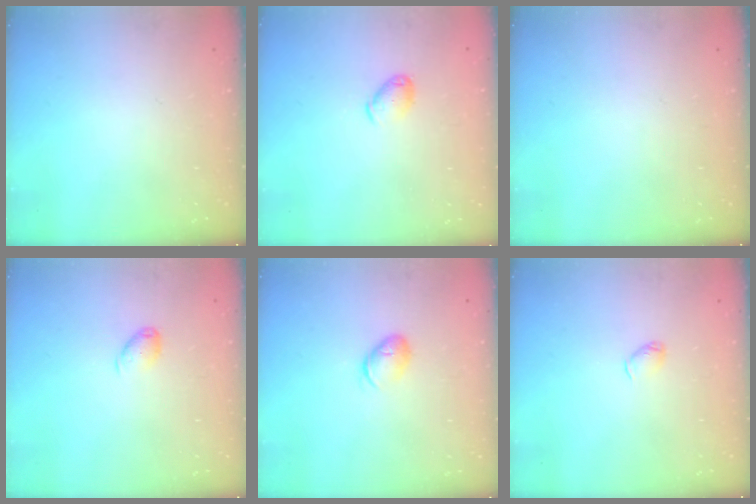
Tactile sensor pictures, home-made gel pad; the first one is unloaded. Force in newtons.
{"total": 6.9, "press": 6.8, "slide": 1.2}
{"total": 0.0}
{"total": 6.6, "press": 6.5, "slide": 1.1}
{"total": 7.4, "press": 7.4, "slide": 0.8}
{"total": 2.5, "press": 2.5, "slide": 0.4}